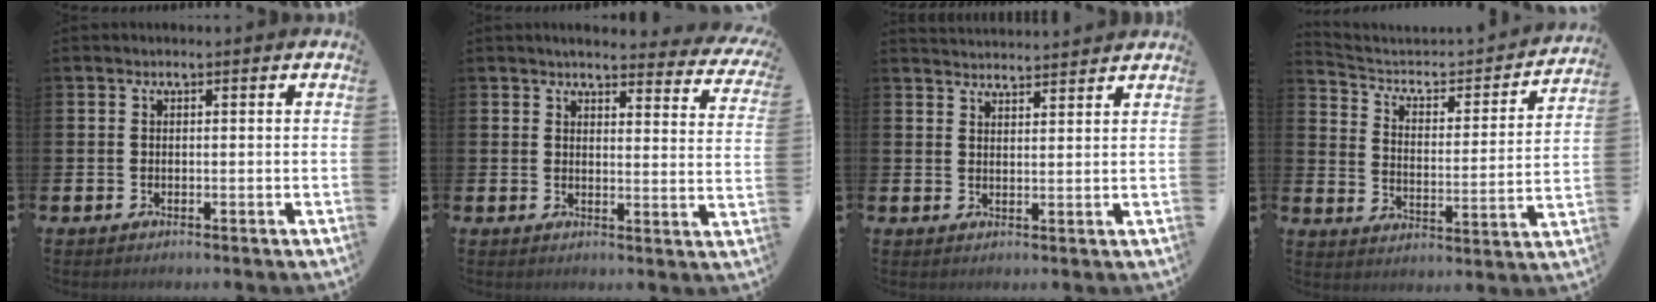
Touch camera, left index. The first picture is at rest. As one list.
[{"total": 3.5, "force": [3.3, 0.5, 0.8], "torque": [-0.018, -0.026, 0.053]}, {"total": 3.2, "force": [3.1, 0.1, -0.1], "torque": [-0.003, -0.019, 0.058]}, {"total": 5.3, "force": [4.6, 2.1, 1.6], "torque": [-0.064, -0.034, 0.070]}]